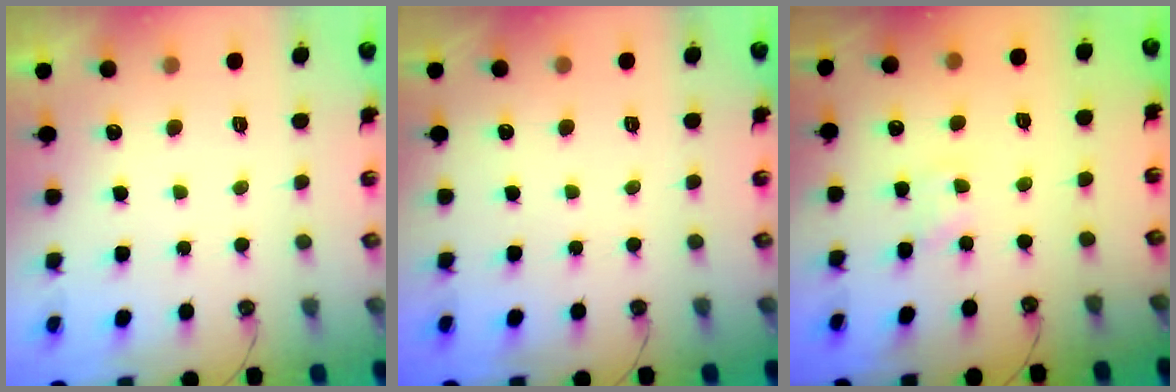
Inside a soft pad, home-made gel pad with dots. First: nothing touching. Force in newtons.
{"total": 0.0}
{"total": 1.5, "press": 1.4, "slide": 0.3}